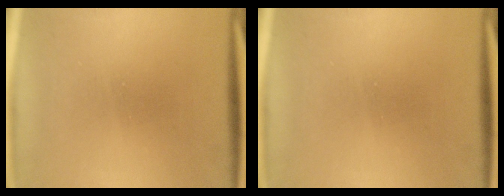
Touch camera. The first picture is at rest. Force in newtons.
{"total": 0.0}